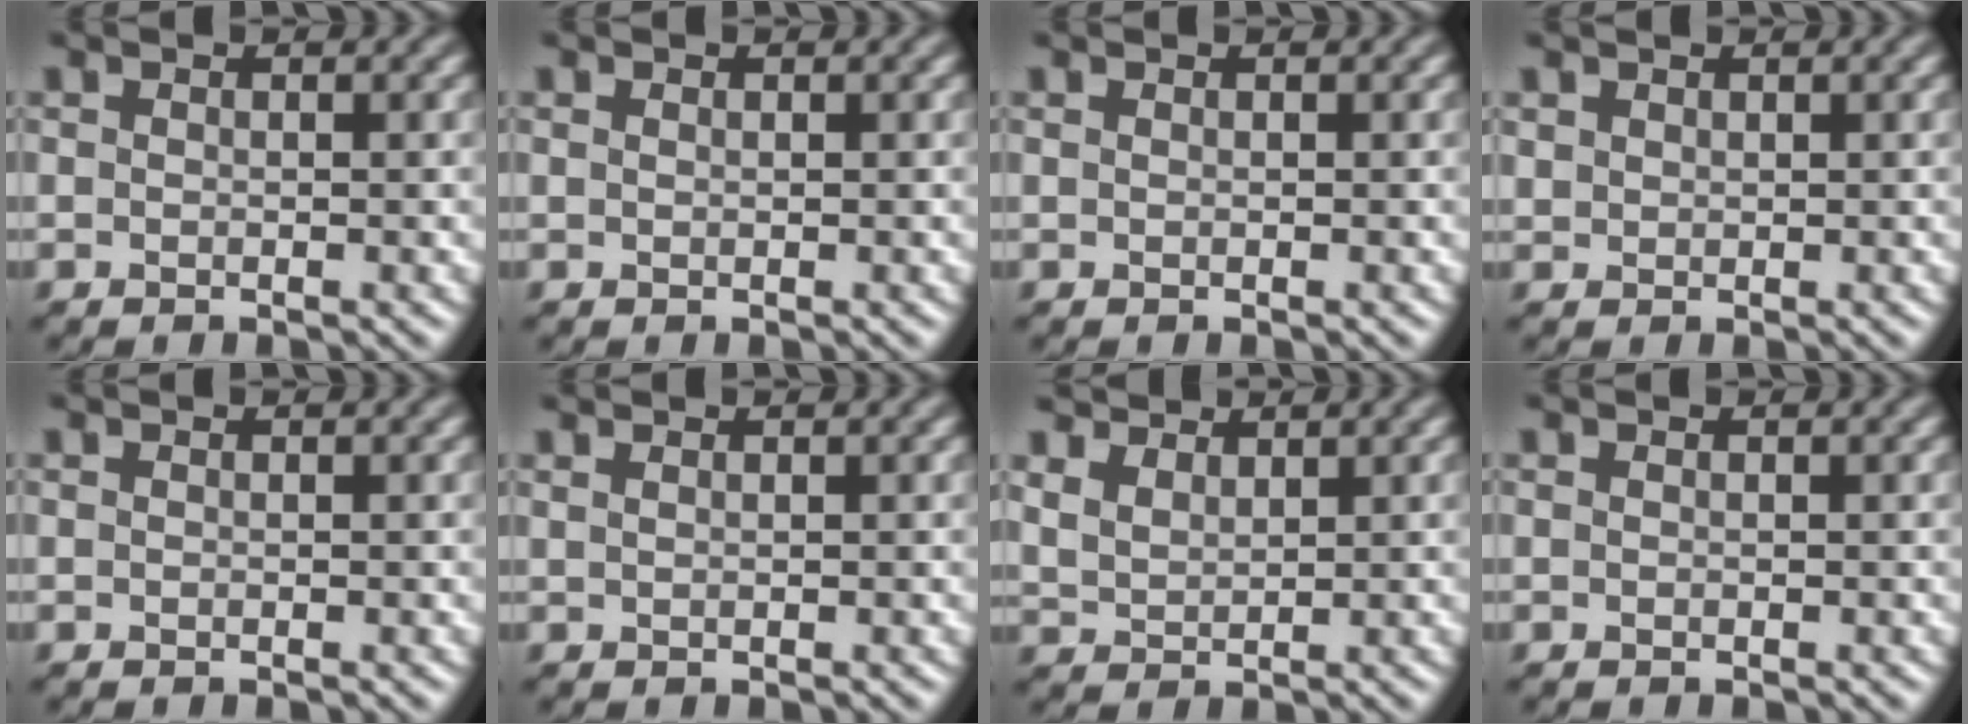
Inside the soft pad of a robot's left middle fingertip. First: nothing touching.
{"total": 0.0}
{"total": 0.0}
{"total": 1.0, "force": [0.7, 0.6, 0.1], "torque": [-0.004, -0.001, 0.019]}
{"total": 0.0}
{"total": 0.9, "force": [0.7, 0.4, 0.5], "torque": [-0.005, -0.004, 0.006]}
{"total": 4.0, "force": [3.1, 2.0, 1.3], "torque": [-0.047, -0.001, 0.067]}
{"total": 0.0}